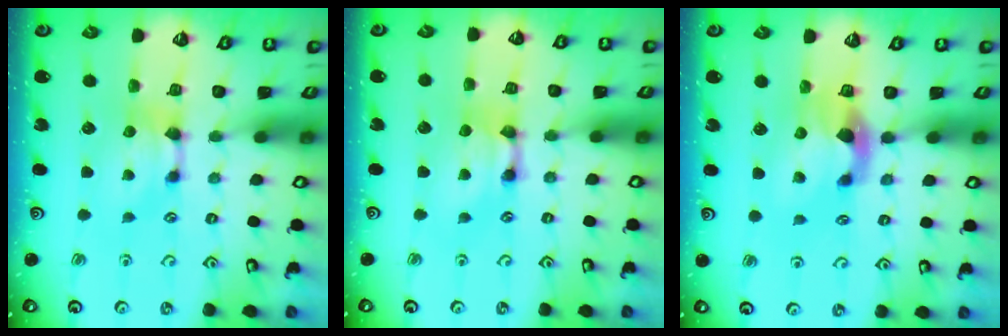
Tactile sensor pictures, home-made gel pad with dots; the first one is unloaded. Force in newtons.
{"total": 2.5, "press": 2.5, "slide": 0.1}
{"total": 2.8, "press": 2.5, "slide": 1.3}